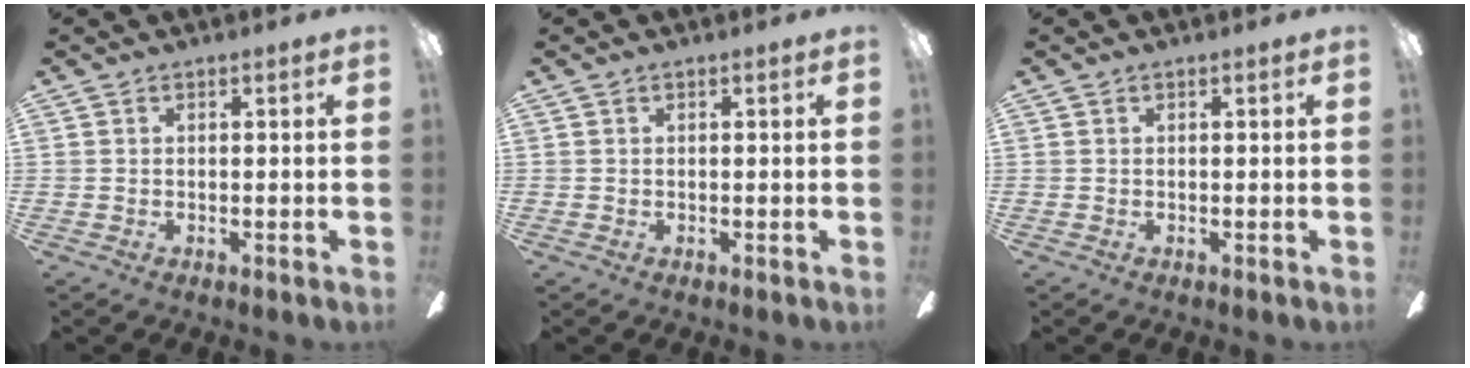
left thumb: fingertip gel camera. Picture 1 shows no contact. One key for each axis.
{"total": 0.0}
{"total": 0.0}